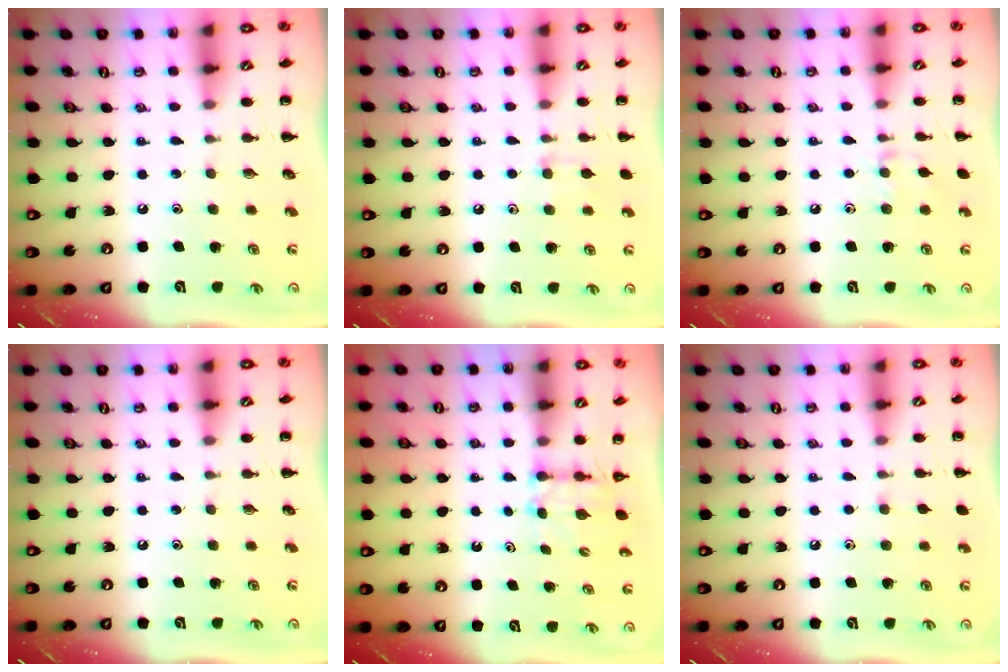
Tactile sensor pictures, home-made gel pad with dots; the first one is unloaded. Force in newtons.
{"total": 6.9, "press": 6.6, "slide": 2.0}
{"total": 6.7, "press": 6.5, "slide": 1.7}
{"total": 0.0}
{"total": 2.8, "press": 2.6, "slide": 1.1}
{"total": 3.9, "press": 3.7, "slide": 1.3}